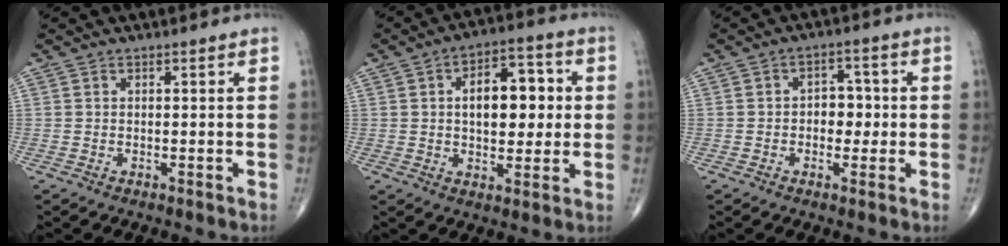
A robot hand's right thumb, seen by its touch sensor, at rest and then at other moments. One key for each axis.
{"total": 12.6, "fx": 1.5, "fy": 7.1, "fz": 10.3, "tx": -0.115, "ty": 0.015, "tz": 0.020}
{"total": 5.3, "fx": -0.3, "fy": 3.8, "fz": 3.7, "tx": -0.021, "ty": 0.015, "tz": -0.011}